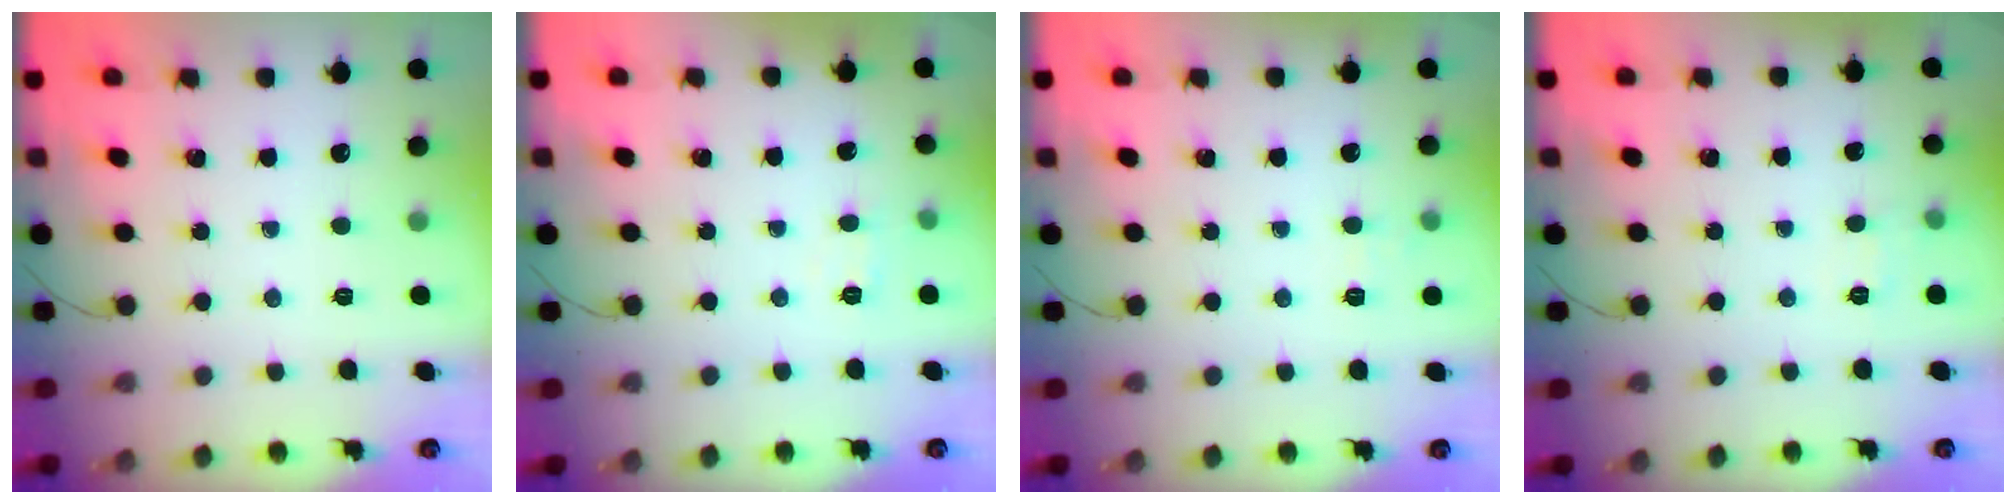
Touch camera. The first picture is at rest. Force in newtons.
{"total": 3.6, "press": 3.3, "slide": 1.5}
{"total": 4.3, "press": 4.1, "slide": 1.4}
{"total": 5.5, "press": 5.2, "slide": 1.5}